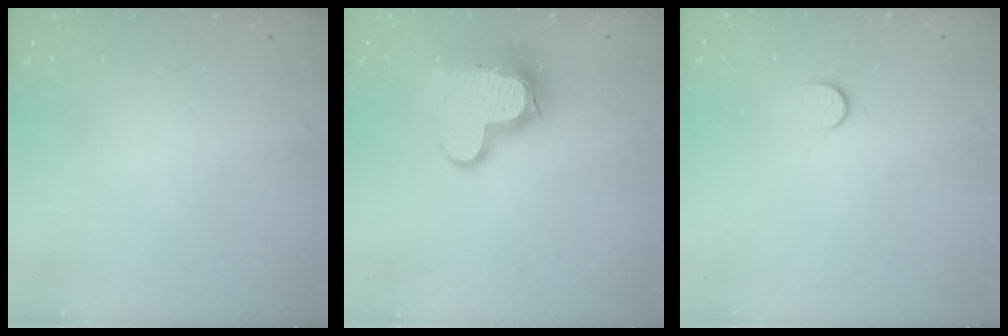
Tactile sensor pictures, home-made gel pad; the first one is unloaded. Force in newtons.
{"total": 14.0, "press": 14.0, "slide": 1.0}
{"total": 5.7, "press": 5.6, "slide": 0.7}